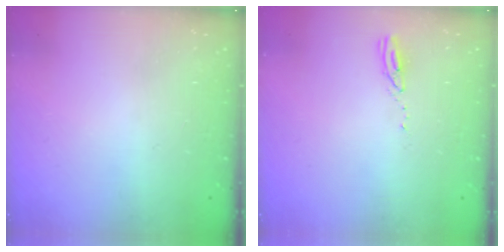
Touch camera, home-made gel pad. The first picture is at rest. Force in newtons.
{"total": 3.4, "press": 3.4, "slide": 0.3}